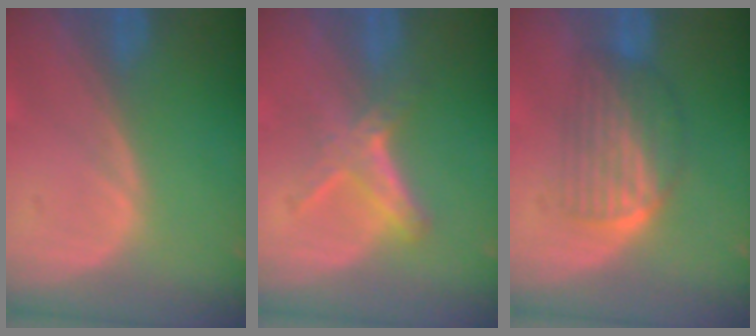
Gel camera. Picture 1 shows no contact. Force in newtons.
{"total": 5.0, "press": 4.7, "slide": 1.5}
{"total": 6.9, "press": 5.8, "slide": 3.7}